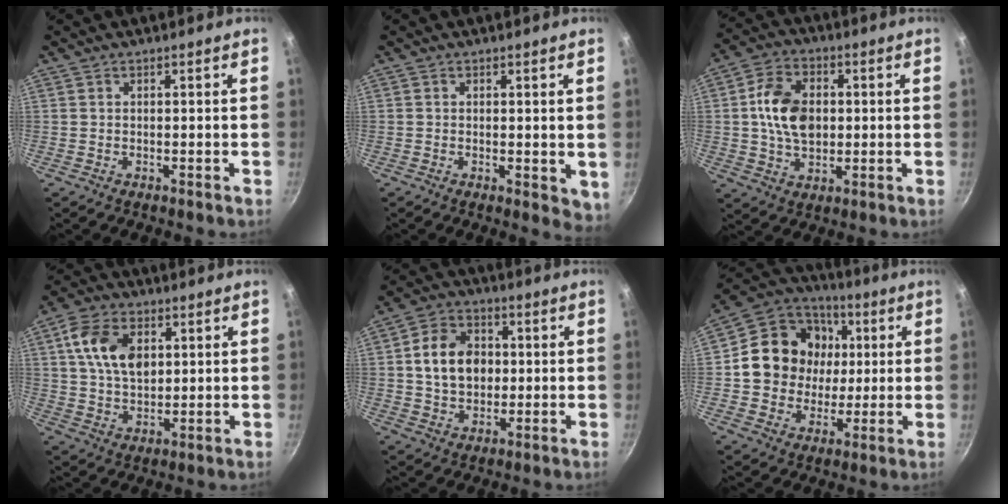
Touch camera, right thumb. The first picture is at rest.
{"total": 3.8, "force": [0.2, 1.9, 3.3], "torque": [-0.038, -0.010, 0.004]}
{"total": 11.6, "force": [1.0, 8.0, 8.2], "torque": [-0.127, 0.010, 0.011]}
{"total": 11.1, "force": [3.0, 7.3, 7.8], "torque": [-0.128, -0.002, 0.053]}
{"total": 11.0, "force": [0.9, 8.5, 7.0], "torque": [-0.099, 0.014, 0.010]}
{"total": 17.5, "force": [2.3, 15.4, 7.9], "torque": [-0.113, 0.014, 0.033]}